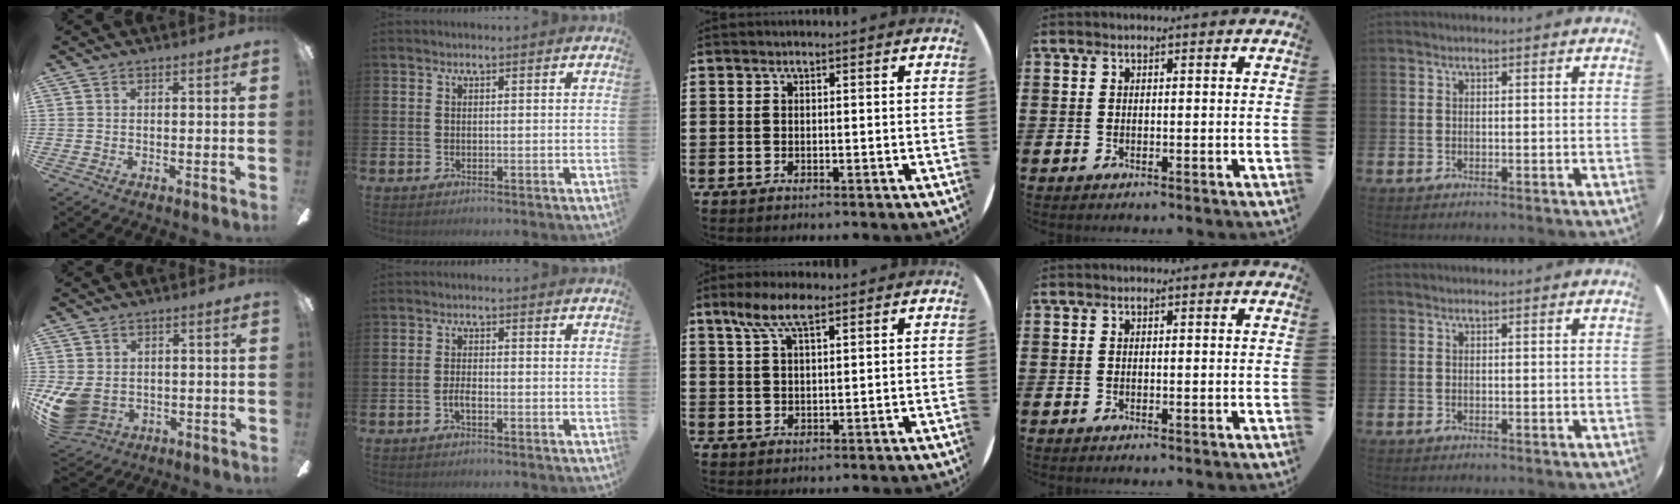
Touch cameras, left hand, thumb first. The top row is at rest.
{"thumb": {"total": 9.2, "force": [-1.5, 7.0, 5.8], "torque": [-0.131, 0.002, -0.025]}, "index": {"total": 1.5, "force": [-0.7, 0.5, 1.2], "torque": [-0.031, 0.003, -0.013]}, "middle": {"total": 5.9, "force": [3.8, 2.0, 4.0], "torque": [-0.087, 0.008, 0.068]}}